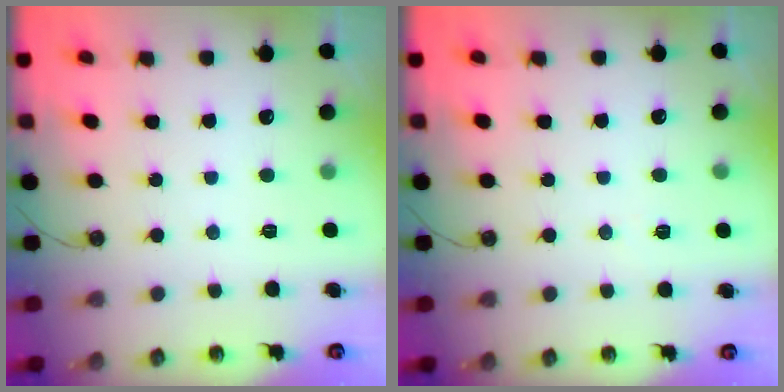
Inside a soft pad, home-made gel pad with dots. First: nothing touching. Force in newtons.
{"total": 2.5, "press": 2.2, "slide": 1.1}